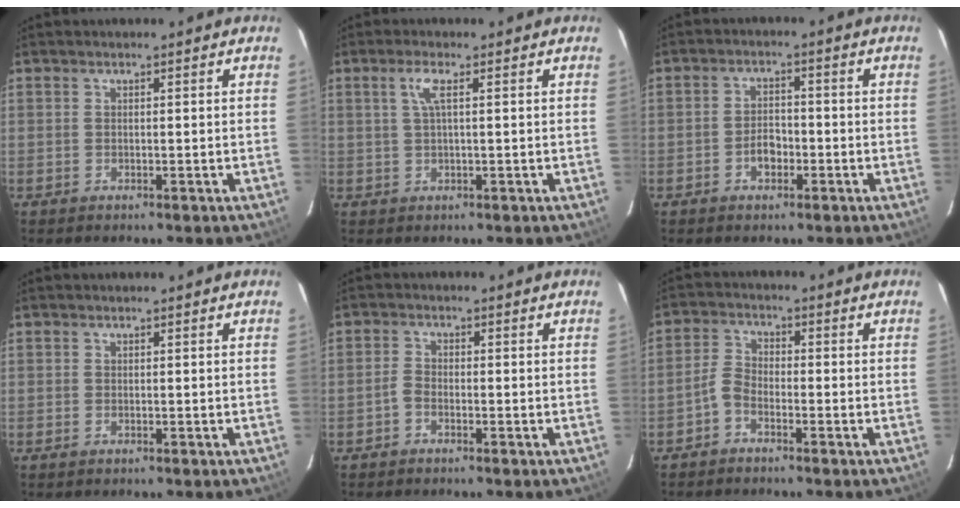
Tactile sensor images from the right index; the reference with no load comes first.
{"total": 2.7, "force": [0.8, 0.0, 2.6], "torque": [-0.054, 0.003, 0.015]}
{"total": 3.7, "force": [-1.7, 2.4, 2.3], "torque": [-0.043, 0.008, -0.028]}
{"total": 0.0}
{"total": 1.8, "force": [-1.4, 0.8, 0.8], "torque": [-0.019, 0.003, -0.031]}
{"total": 3.0, "force": [-2.2, 1.4, 1.5], "torque": [-0.042, 0.012, -0.049]}